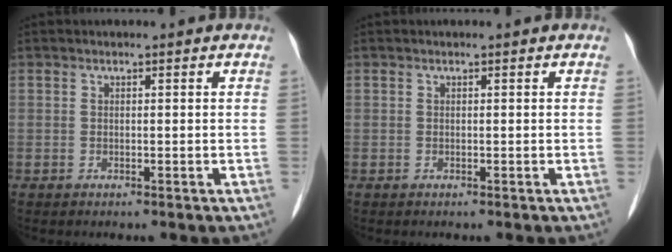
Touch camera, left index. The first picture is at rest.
{"total": 0.0}